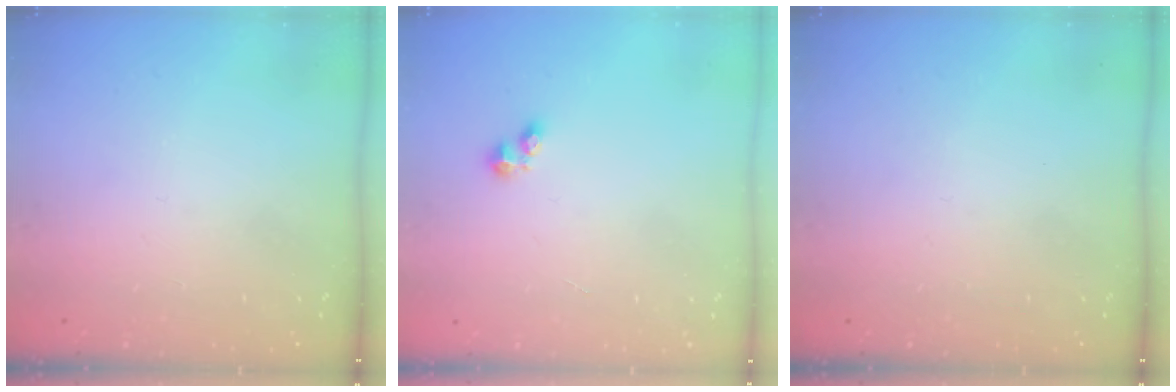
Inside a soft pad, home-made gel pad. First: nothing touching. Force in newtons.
{"total": 2.5, "press": 2.5, "slide": 0.4}
{"total": 0.0}